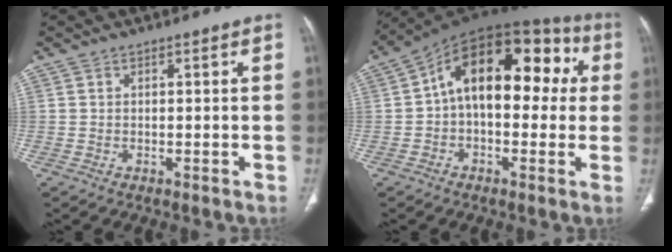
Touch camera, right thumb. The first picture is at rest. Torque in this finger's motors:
{"motor_torque": [1.57, 3.18, 0.31, 0.11, 0.56]}